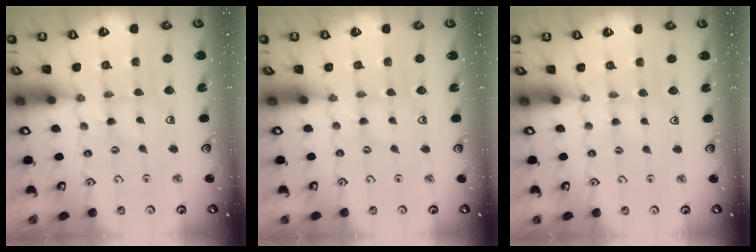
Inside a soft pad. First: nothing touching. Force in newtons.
{"total": 0.0}
{"total": 2.0, "press": 1.9, "slide": 0.4}